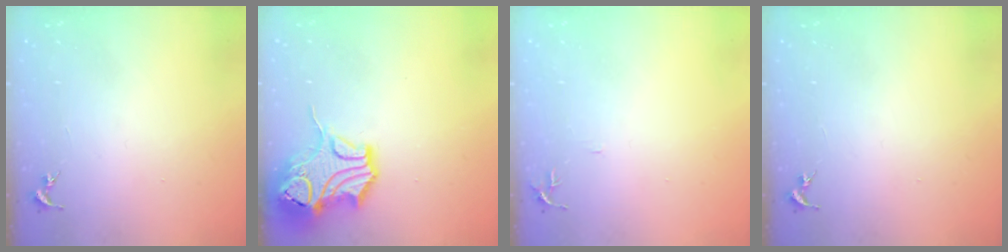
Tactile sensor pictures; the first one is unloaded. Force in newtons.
{"total": 15.2, "press": 15.0, "slide": 2.4}
{"total": 4.7, "press": 4.7, "slide": 0.5}
{"total": 0.0}